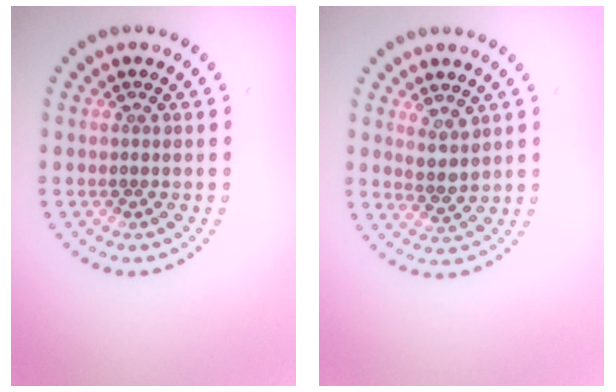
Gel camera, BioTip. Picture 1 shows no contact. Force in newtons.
{"total": 2.3, "press": 2.0, "slide": 1.1}